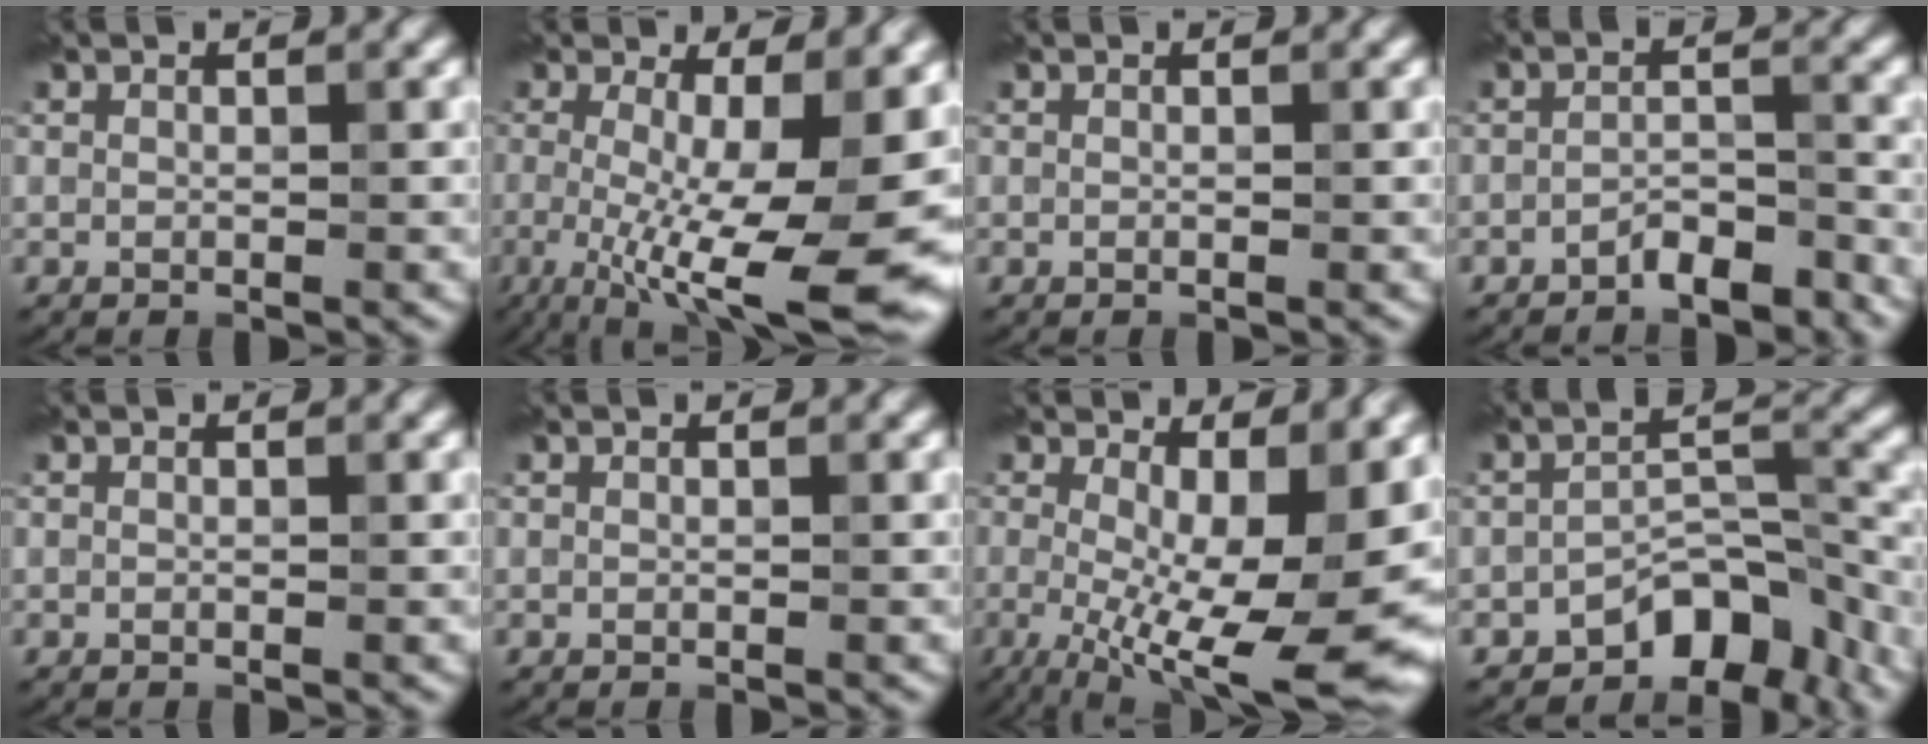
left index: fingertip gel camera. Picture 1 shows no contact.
{"total": 14.4, "force": [-2.8, 3.8, 13.5], "torque": [-0.189, -0.016, -0.040]}
{"total": 0.0}
{"total": 2.9, "force": [-2.4, 0.8, 1.4], "torque": [-0.022, 0.011, -0.044]}
{"total": 0.0}
{"total": 0.0}
{"total": 14.2, "force": [-1.6, 4.9, 13.2], "torque": [-0.178, -0.013, -0.010]}
{"total": 6.8, "force": [-4.8, 3.1, 3.7], "torque": [-0.036, 0.007, -0.085]}